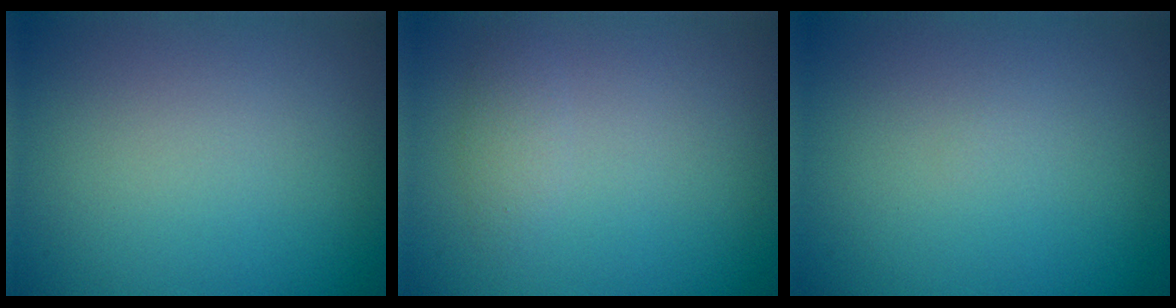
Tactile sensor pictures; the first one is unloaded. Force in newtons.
{"total": 1.2, "press": 1.2, "slide": 0.1}
{"total": 0.0}